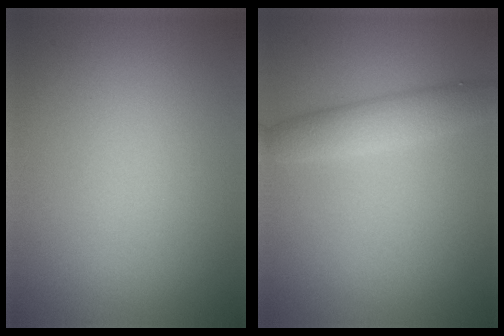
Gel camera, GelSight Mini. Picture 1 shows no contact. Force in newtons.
{"total": 3.4, "press": 3.4, "slide": 0.1}